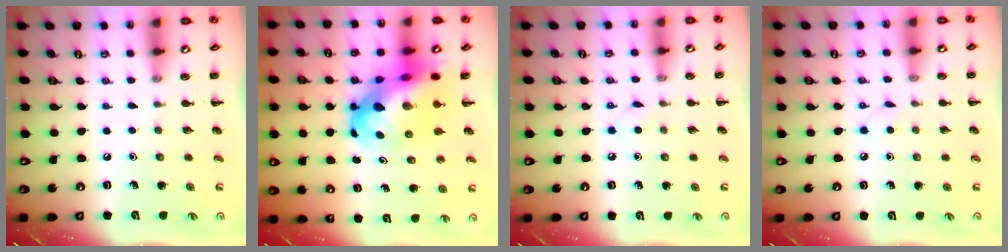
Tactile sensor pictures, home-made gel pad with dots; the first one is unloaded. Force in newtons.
{"total": 15.0, "press": 14.5, "slide": 3.8}
{"total": 2.9, "press": 2.8, "slide": 1.0}
{"total": 2.7, "press": 2.6, "slide": 0.9}